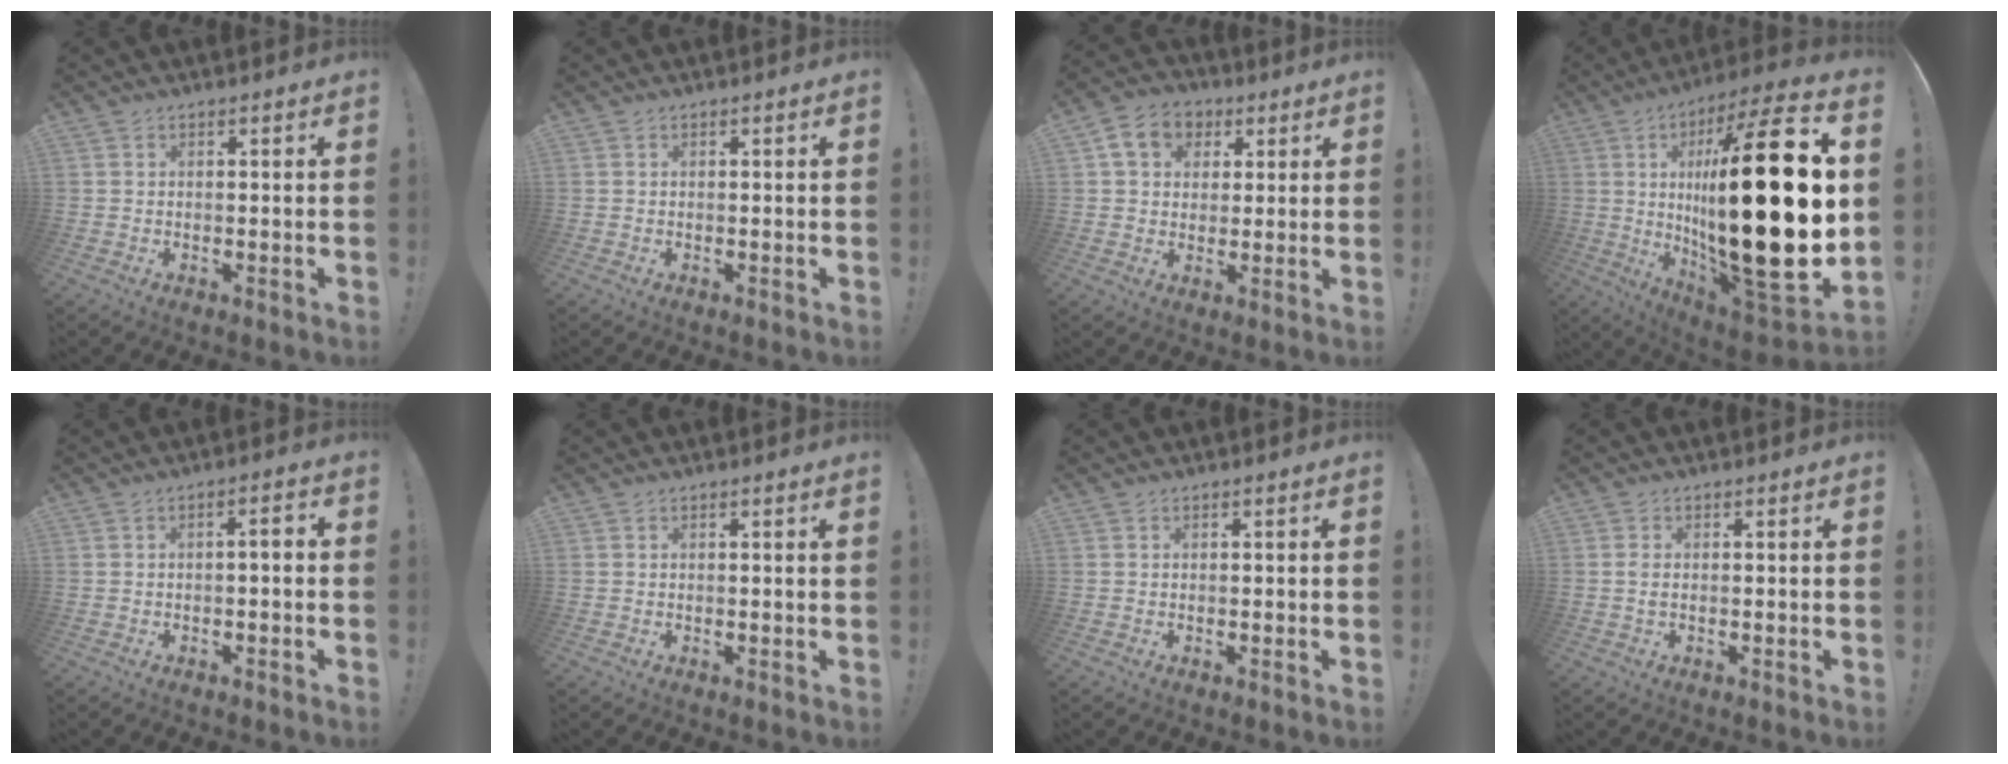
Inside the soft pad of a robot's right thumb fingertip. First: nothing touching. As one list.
[{"total": 0.0}, {"total": 9.7, "force": [3.7, 7.9, 4.3], "torque": [-0.067, -0.002, 0.073]}, {"total": 41.0, "force": [2.7, 11.1, 39.4], "torque": [-0.661, -0.029, 0.054]}, {"total": 2.5, "force": [-1.3, 0.4, 2.1], "torque": [-0.042, 0.012, -0.023]}, {"total": 0.7, "force": [0.4, -0.2, 0.6], "torque": [-0.011, 0.000, 0.006]}, {"total": 0.0}, {"total": 1.6, "force": [-0.1, 0.5, 1.5], "torque": [-0.035, 0.005, 0.000]}]